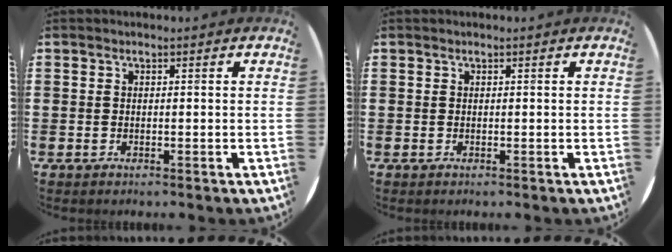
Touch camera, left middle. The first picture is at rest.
{"total": 0.0}